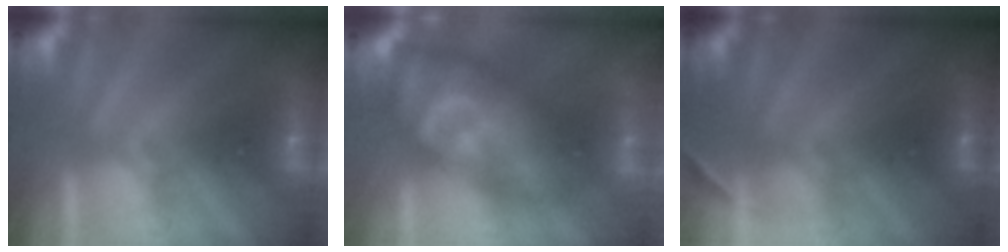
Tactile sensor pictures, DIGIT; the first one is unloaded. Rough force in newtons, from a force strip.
{"total": 4.6}
{"total": 1.7}